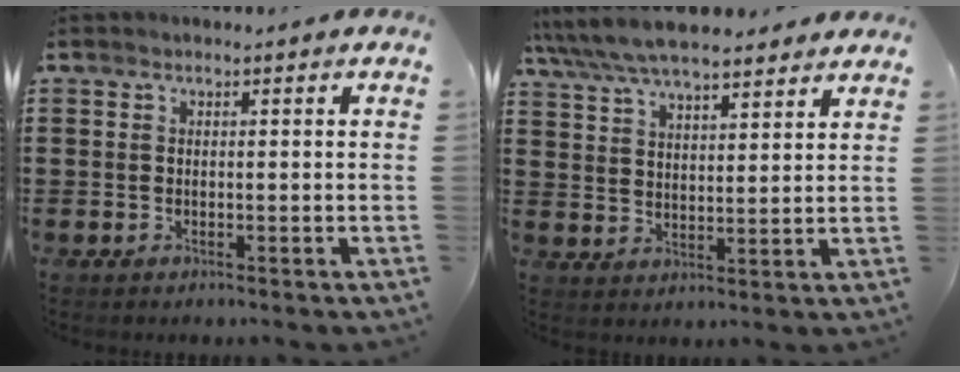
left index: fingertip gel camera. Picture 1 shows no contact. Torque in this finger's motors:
{"motor_torque": [1.44, -0.70, 1.05, 0.21]}